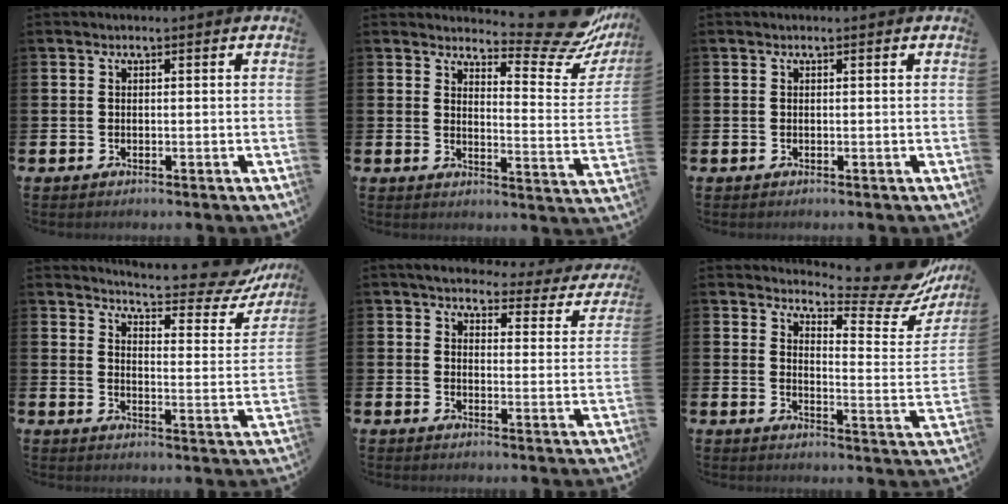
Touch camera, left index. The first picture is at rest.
{"total": 9.4, "force": [8.3, 2.3, 3.7], "torque": [-0.043, -0.075, 0.139]}
{"total": 0.0}
{"total": 6.6, "force": [6.3, 0.9, 1.7], "torque": [-0.040, -0.058, 0.102]}
{"total": 4.2, "force": [3.7, 1.6, 0.9], "torque": [-0.036, -0.026, 0.060]}
{"total": 8.6, "force": [8.1, 1.4, 2.6], "torque": [-0.039, -0.076, 0.137]}